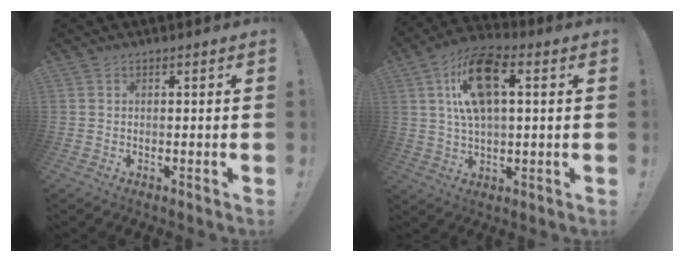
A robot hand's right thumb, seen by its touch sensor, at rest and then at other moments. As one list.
[{"total": 14.5, "force": [3.7, 6.9, 12.3], "torque": [-0.226, 0.009, 0.063]}]